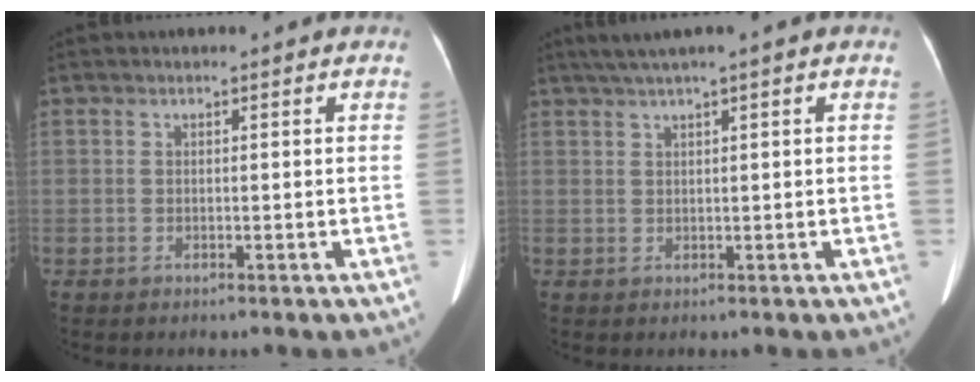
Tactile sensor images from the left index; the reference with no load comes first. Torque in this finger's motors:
{"motor_torque": [0.16, -1.21, 0.06, -0.02]}